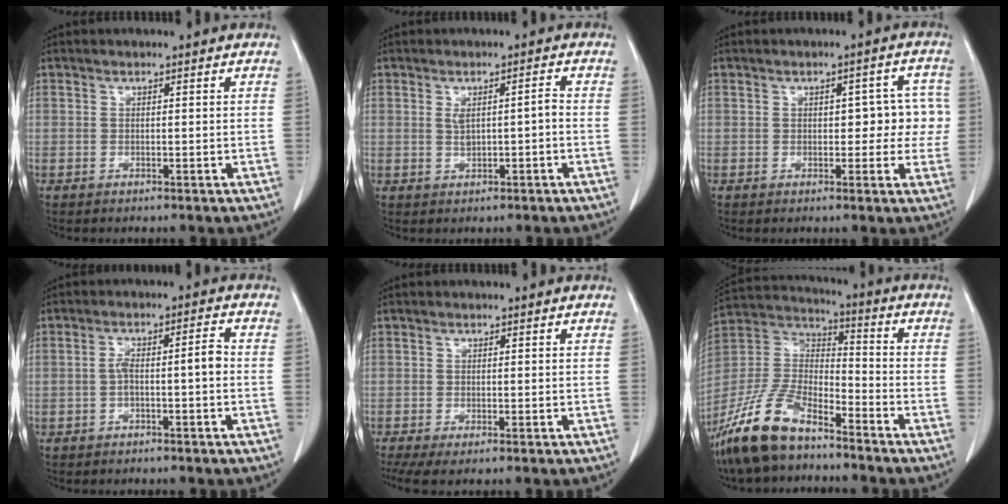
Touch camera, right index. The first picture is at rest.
{"total": 2.8, "force": [0.1, 0.6, 2.7], "torque": [-0.048, 0.009, 0.009]}
{"total": 5.8, "force": [0.4, 3.1, 4.9], "torque": [-0.042, 0.028, 0.005]}
{"total": 4.1, "force": [-0.8, 0.7, 3.9], "torque": [-0.066, 0.020, -0.008]}
{"total": 4.4, "force": [-3.0, 0.9, 3.0], "torque": [-0.059, -0.012, -0.053]}
{"total": 14.6, "force": [-11.1, 4.6, 8.3], "torque": [-0.180, 0.004, -0.214]}